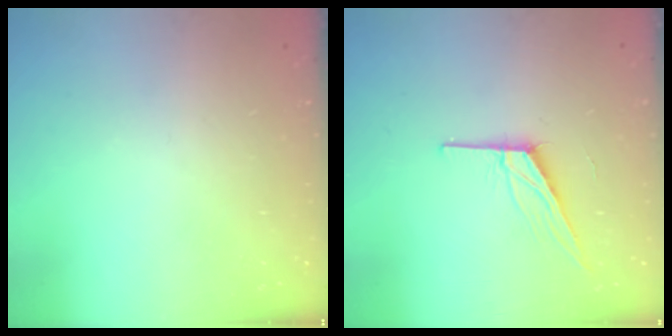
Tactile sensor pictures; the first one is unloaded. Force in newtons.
{"total": 10.8, "press": 10.4, "slide": 2.7}